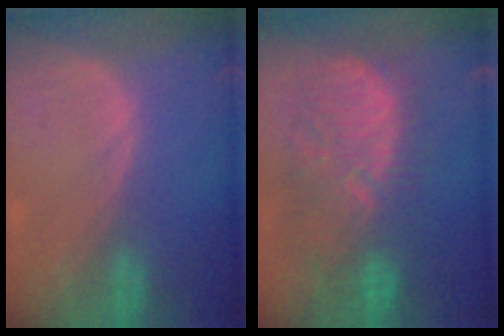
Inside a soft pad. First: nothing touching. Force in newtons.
{"total": 11.3, "press": 10.9, "slide": 3.1}